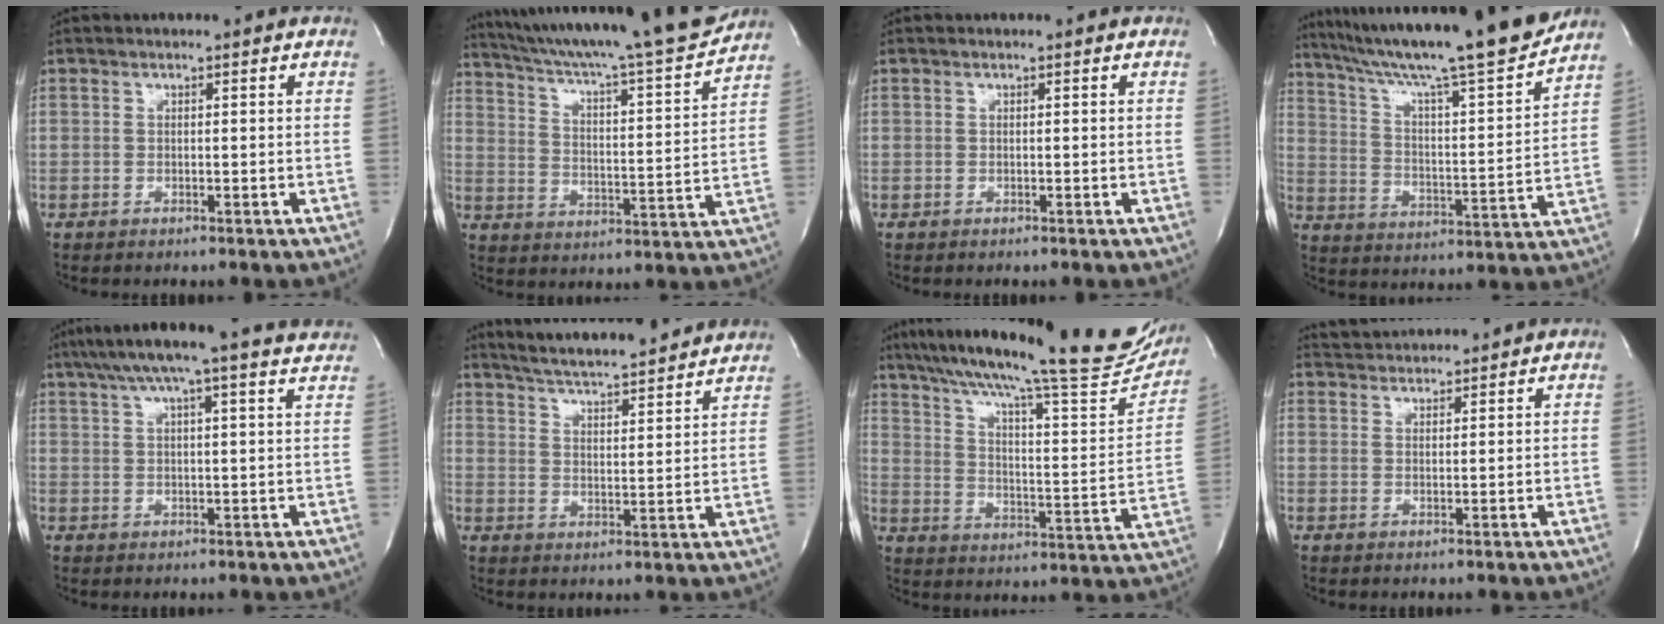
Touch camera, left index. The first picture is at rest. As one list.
[{"total": 23.1, "force": [20.8, 0.2, 10.1], "torque": [-0.171, -0.034, 0.298]}, {"total": 0.0}, {"total": 22.4, "force": [19.4, -0.5, 11.2], "torque": [-0.188, -0.027, 0.294]}, {"total": 18.2, "force": [15.6, 0.8, 9.3], "torque": [-0.158, 0.030, 0.197]}, {"total": 17.7, "force": [16.2, 1.4, 6.9], "torque": [-0.115, 0.016, 0.233]}, {"total": 30.4, "force": [25.2, 3.9, 16.6], "torque": [-0.272, -0.030, 0.338]}, {"total": 5.4, "force": [5.3, 0.4, 0.5], "torque": [-0.017, 0.031, 0.086]}]